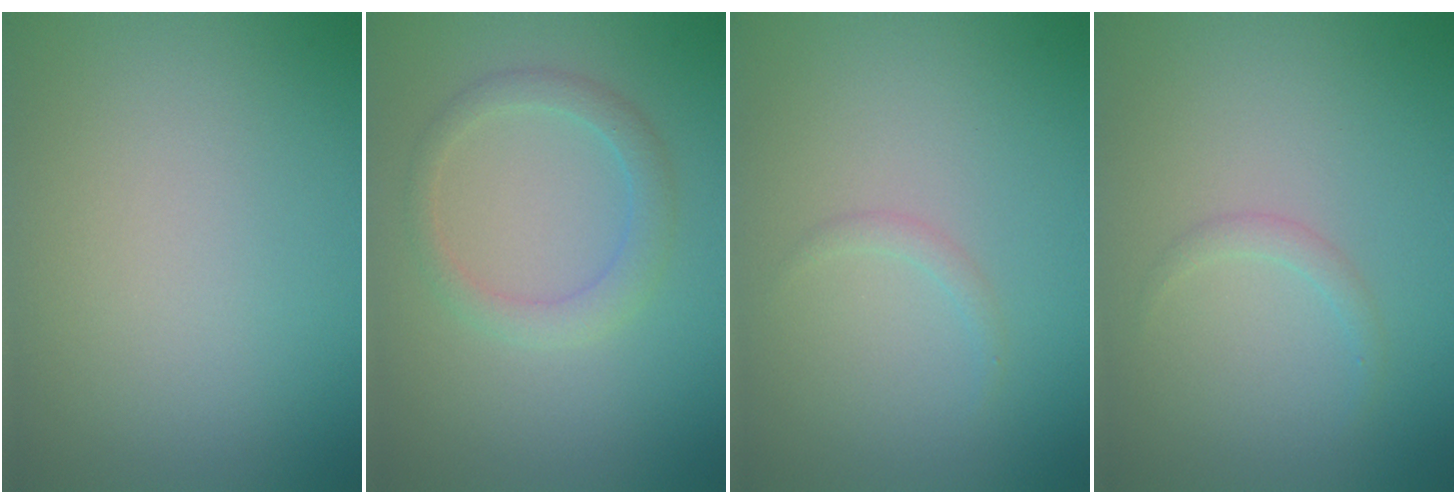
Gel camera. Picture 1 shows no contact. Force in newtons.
{"total": 2.3, "press": 2.3, "slide": 0.1}
{"total": 0.7, "press": 0.7, "slide": 0.0}
{"total": 1.0, "press": 1.0, "slide": 0.0}